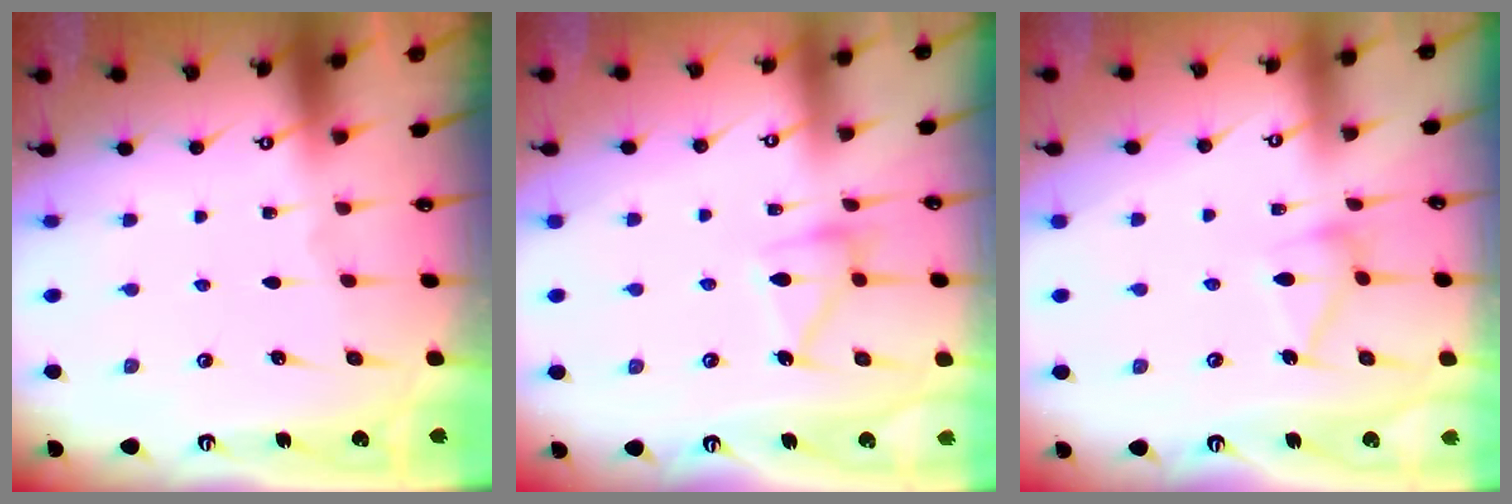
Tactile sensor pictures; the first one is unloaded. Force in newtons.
{"total": 12.3, "press": 12.3, "slide": 0.6}
{"total": 11.2, "press": 11.2, "slide": 0.4}